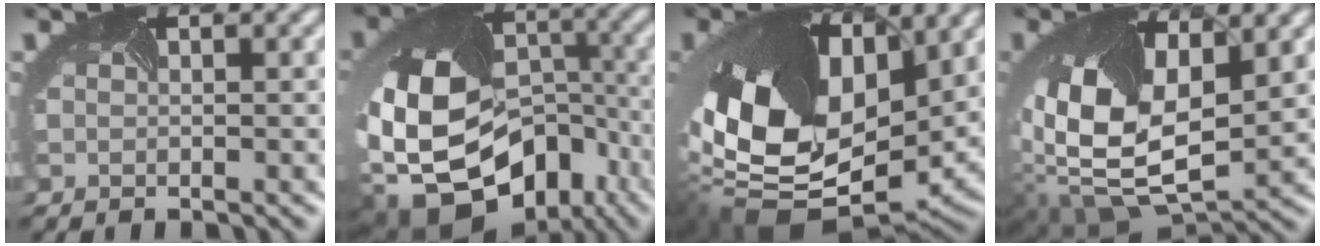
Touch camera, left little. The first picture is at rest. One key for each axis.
{"total": 18.7, "fx": -7.6, "fy": 14.1, "fz": 9.7, "tx": -0.212, "ty": -0.055, "tz": -0.103}
{"total": 15.7, "fx": 1.1, "fy": 10.2, "fz": 11.9, "tx": -0.284, "ty": -0.042, "tz": 0.036}
{"total": 14.1, "fx": 1.6, "fy": 8.4, "fz": 11.2, "tx": -0.242, "ty": -0.029, "tz": 0.040}